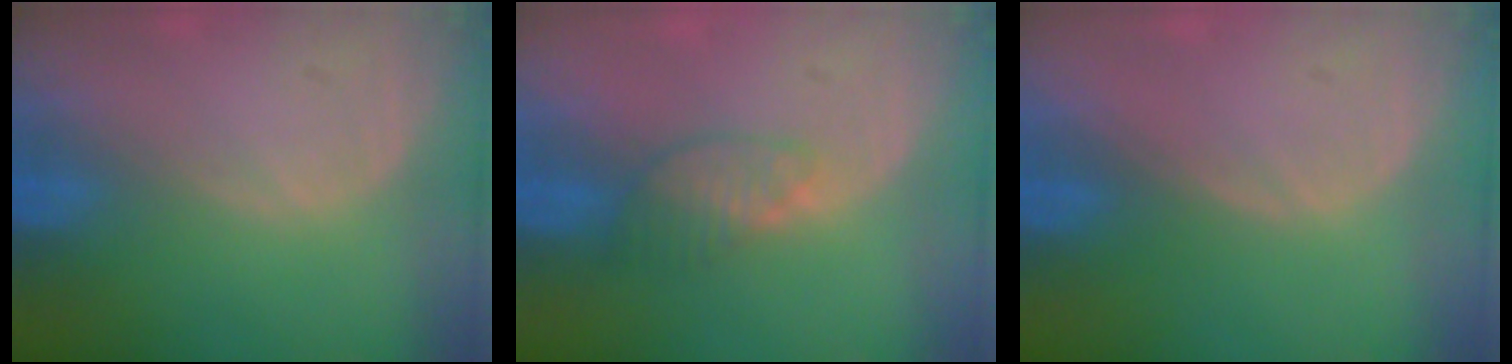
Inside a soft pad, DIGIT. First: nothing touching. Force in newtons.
{"total": 3.4, "press": 3.4, "slide": 0.3}
{"total": 0.0}